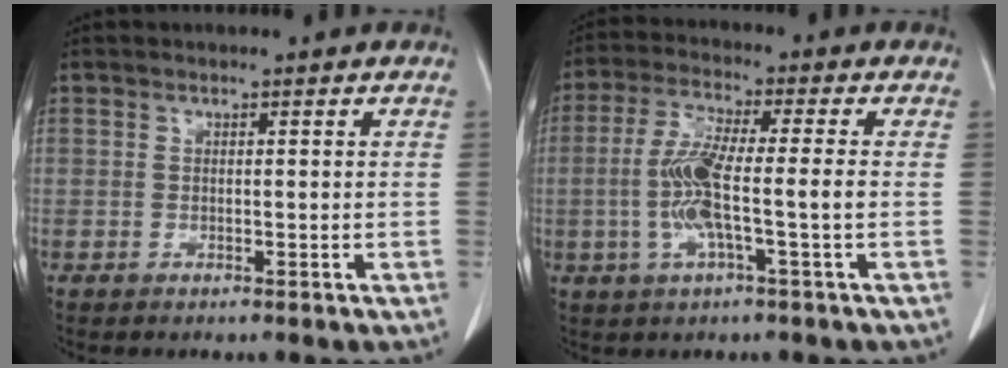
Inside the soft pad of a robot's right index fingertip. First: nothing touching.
{"total": 8.4, "force": [-1.4, 0.5, 8.3], "torque": [-0.170, 0.006, -0.029]}